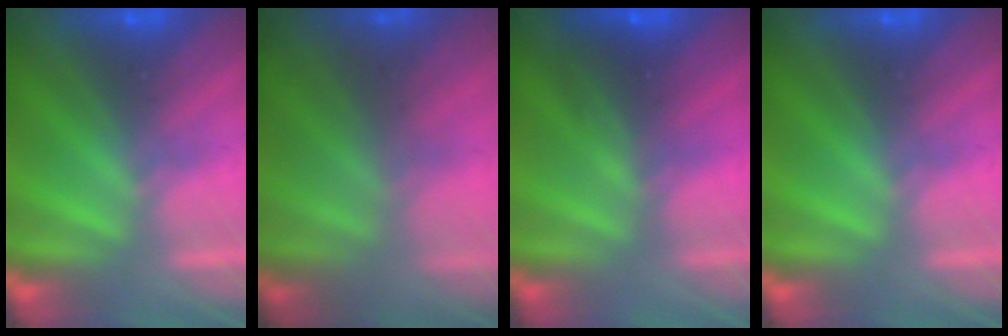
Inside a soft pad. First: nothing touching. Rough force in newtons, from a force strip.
{"total": 10.5}
{"total": 2.8}
{"total": 0.0}